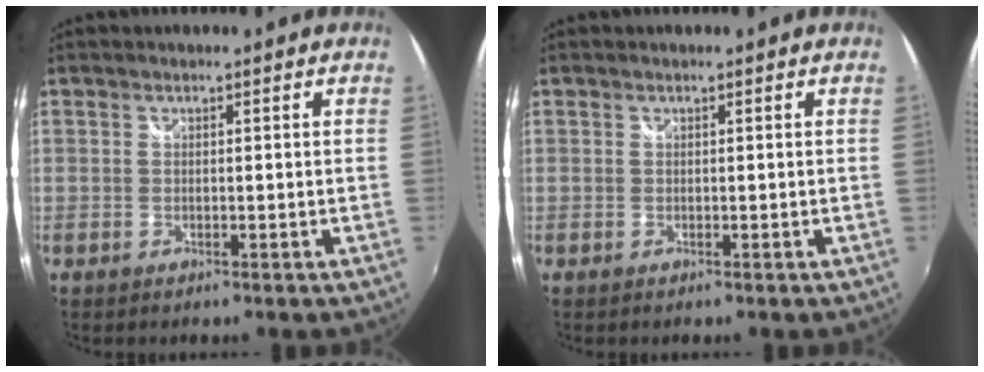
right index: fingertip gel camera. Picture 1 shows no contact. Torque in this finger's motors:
{"motor_torque": [0.03, 0.03, 0.00, 0.00]}